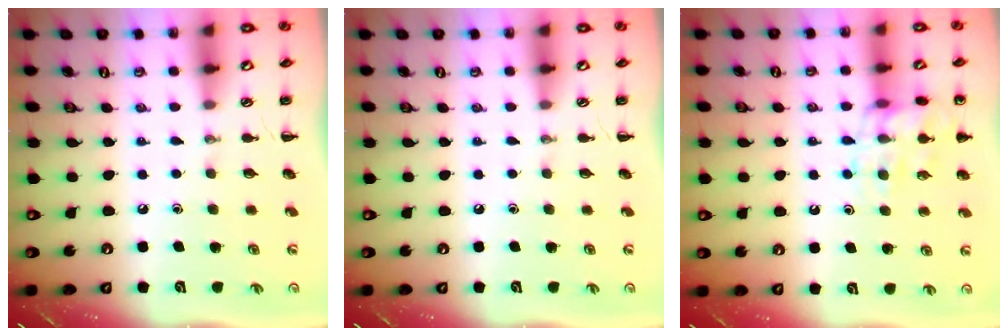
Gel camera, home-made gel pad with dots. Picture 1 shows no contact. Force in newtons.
{"total": 0.0}
{"total": 14.6, "press": 14.5, "slide": 2.1}